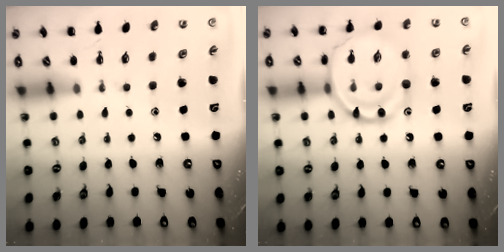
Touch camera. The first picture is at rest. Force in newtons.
{"total": 15.9, "press": 15.8, "slide": 1.3}